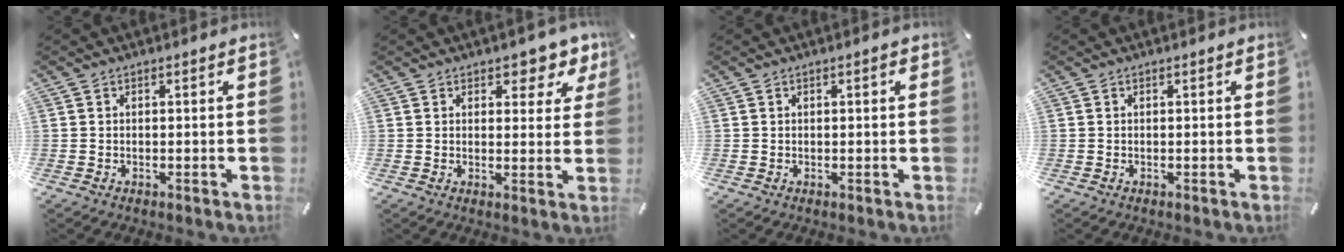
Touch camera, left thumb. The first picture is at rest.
{"total": 5.5, "force": [3.8, 3.2, 2.3], "torque": [-0.011, -0.026, 0.058]}
{"total": 0.9, "force": [0.2, 0.2, 0.9], "torque": [-0.018, 0.003, 0.002]}
{"total": 0.0}